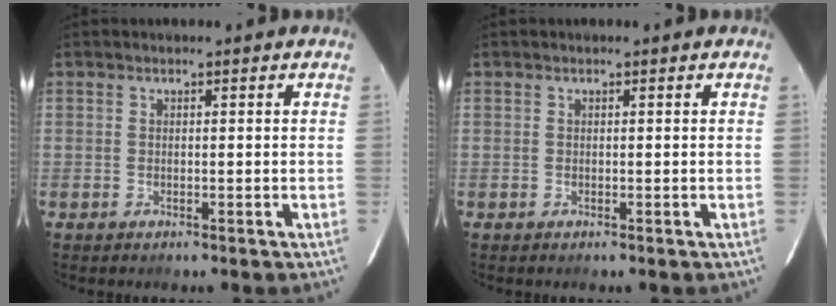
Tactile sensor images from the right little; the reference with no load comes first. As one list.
[{"total": 0.0}]